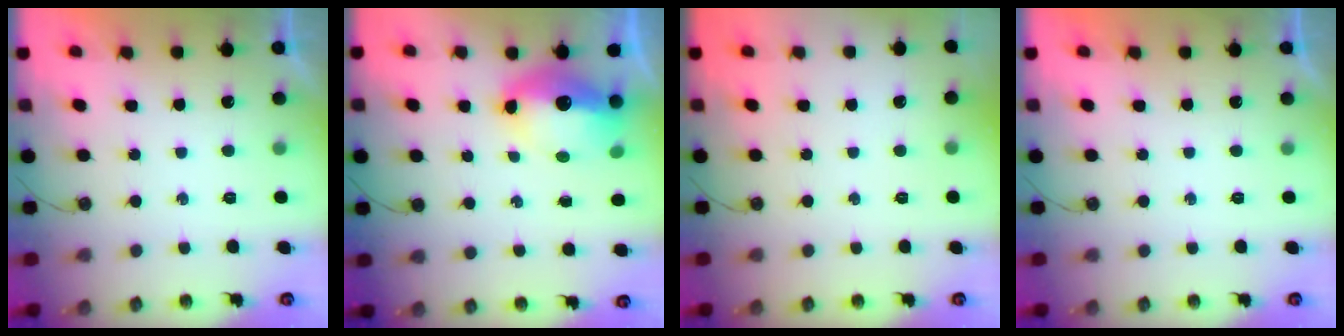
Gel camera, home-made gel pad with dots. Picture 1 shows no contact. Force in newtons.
{"total": 11.5, "press": 11.4, "slide": 1.5}
{"total": 0.0}
{"total": 0.0}